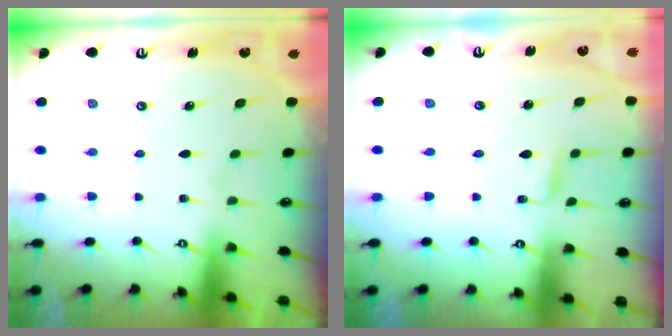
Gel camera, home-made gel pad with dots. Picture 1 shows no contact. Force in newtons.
{"total": 2.6, "press": 2.5, "slide": 0.3}